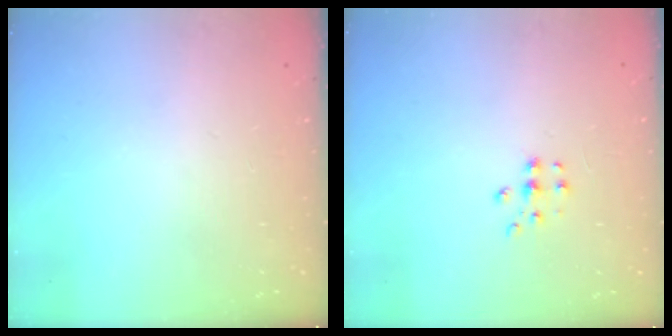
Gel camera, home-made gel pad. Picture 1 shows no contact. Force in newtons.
{"total": 6.2, "press": 6.1, "slide": 0.8}